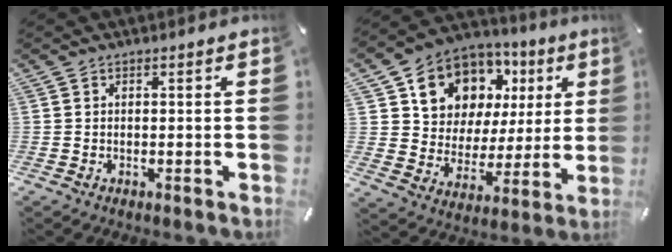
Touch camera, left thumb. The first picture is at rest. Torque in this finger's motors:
{"motor_torque": [2.56, 2.45, 0.76, 0.16, 0.13]}